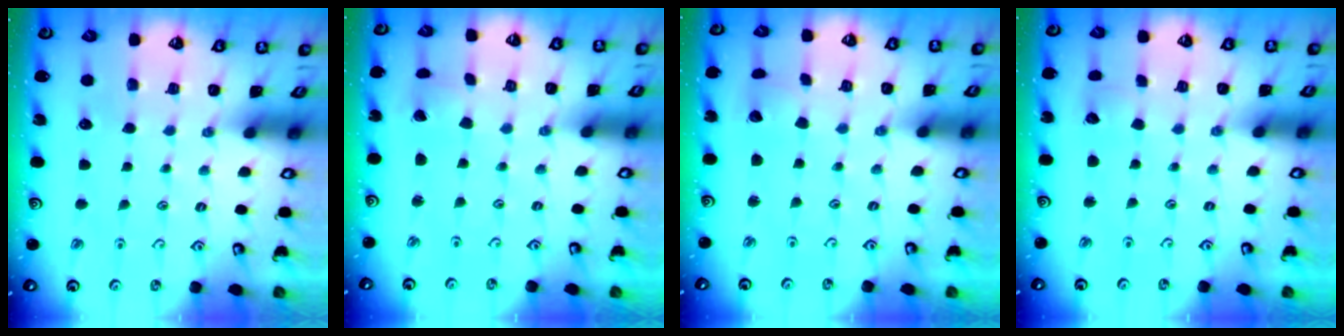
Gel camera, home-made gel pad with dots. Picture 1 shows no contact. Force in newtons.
{"total": 1.2, "press": 1.2, "slide": 0.1}
{"total": 2.4, "press": 2.4, "slide": 0.2}
{"total": 3.7, "press": 3.7, "slide": 0.3}